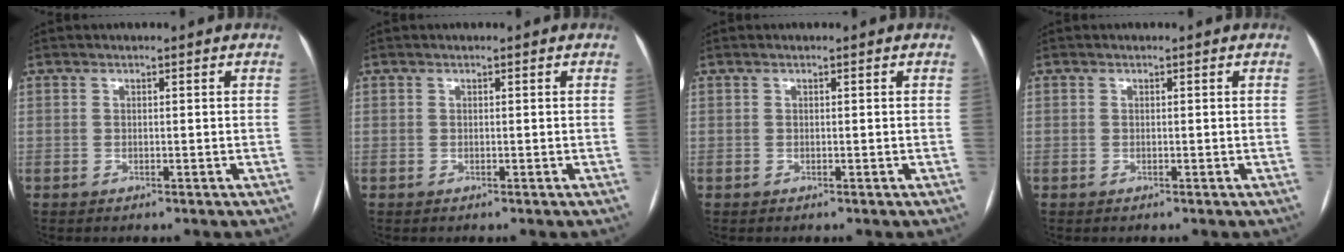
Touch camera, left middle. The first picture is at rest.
{"total": 0.0}
{"total": 0.0}
{"total": 0.0}